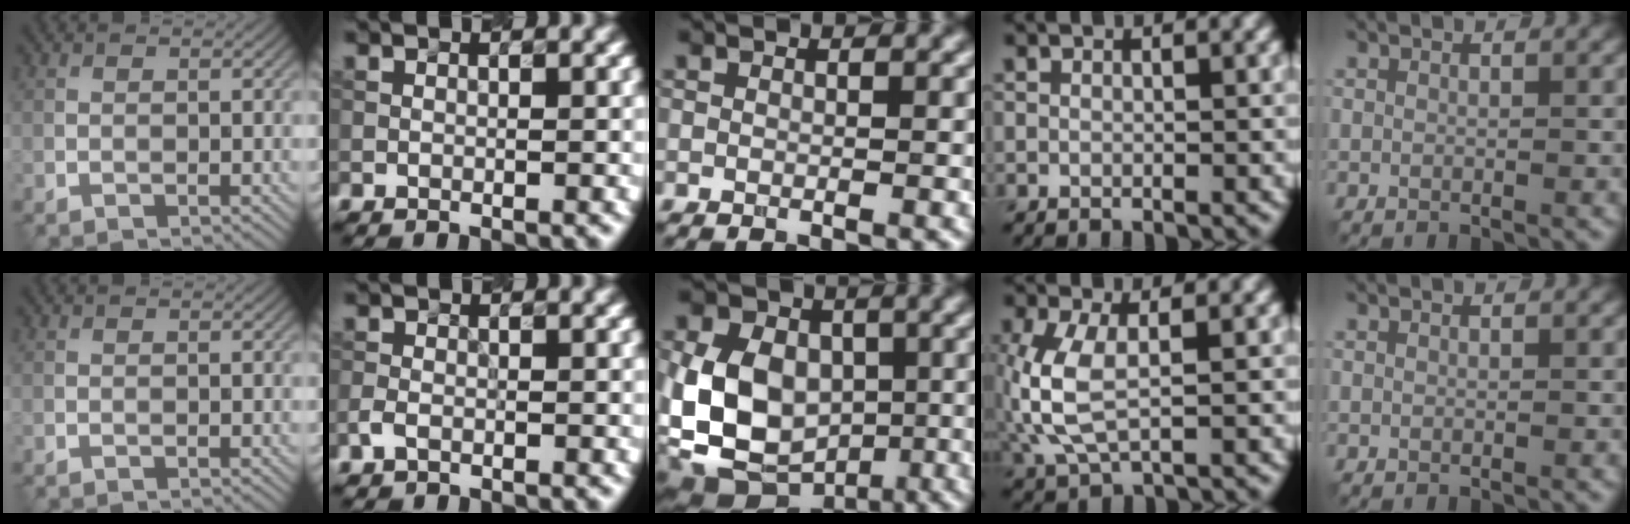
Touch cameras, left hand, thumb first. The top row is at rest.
{"index": {"total": 1.3, "force": [-0.6, 0.8, 0.8], "torque": [-0.016, 0.001, -0.014]}, "middle": {"total": 11.1, "force": [-1.8, 8.5, 6.8], "torque": [-0.130, -0.003, -0.035]}, "ring": {"total": 5.4, "force": [-0.1, 2.7, 4.7], "torque": [-0.132, -0.002, 0.001]}}